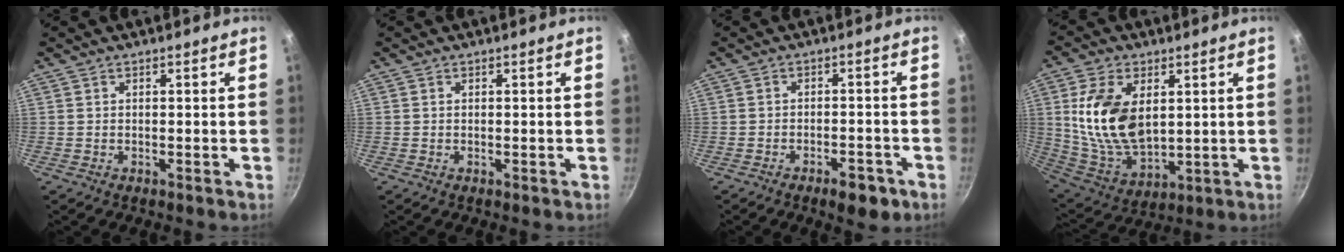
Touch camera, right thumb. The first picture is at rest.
{"total": 0.0}
{"total": 5.6, "force": [-3.3, 2.5, 3.8], "torque": [-0.040, 0.026, -0.037]}
{"total": 16.7, "force": [3.4, 10.0, 12.9], "torque": [-0.229, -0.027, 0.079]}